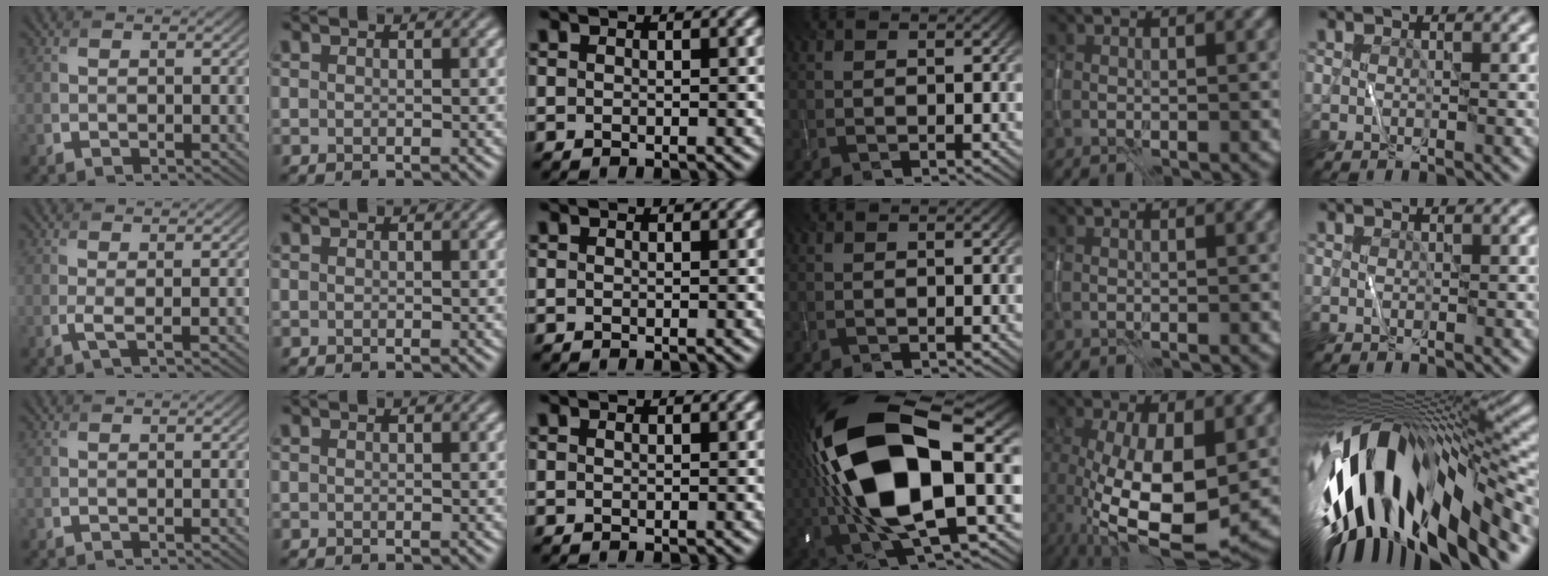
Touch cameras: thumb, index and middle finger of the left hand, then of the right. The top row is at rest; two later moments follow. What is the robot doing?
{"motion": "wipe", "object": "whiteboard"}